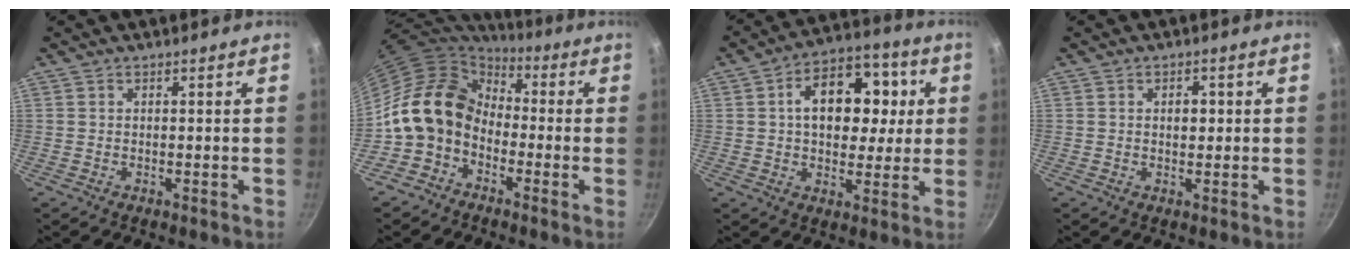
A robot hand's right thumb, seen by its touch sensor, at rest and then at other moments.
{"total": 12.9, "force": [-2.6, 10.4, 7.2], "torque": [-0.093, 0.044, -0.069]}
{"total": 16.1, "force": [3.0, 11.1, 11.3], "torque": [-0.130, 0.015, 0.033]}
{"total": 2.7, "force": [0.4, 1.8, 1.9], "torque": [-0.015, 0.002, 0.004]}